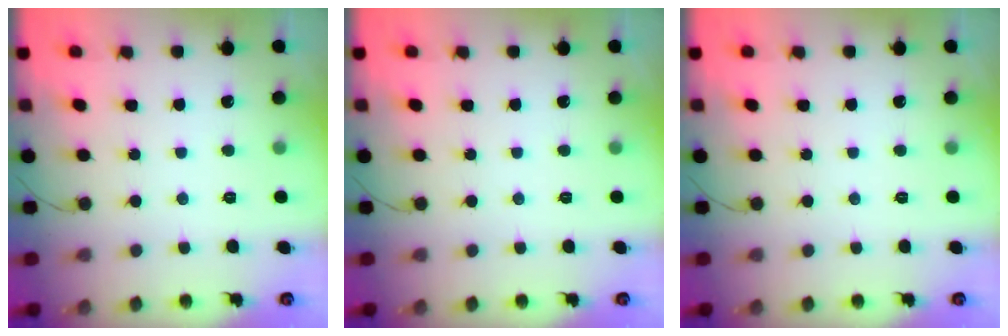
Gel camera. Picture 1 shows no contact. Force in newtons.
{"total": 0.0}
{"total": 0.0}